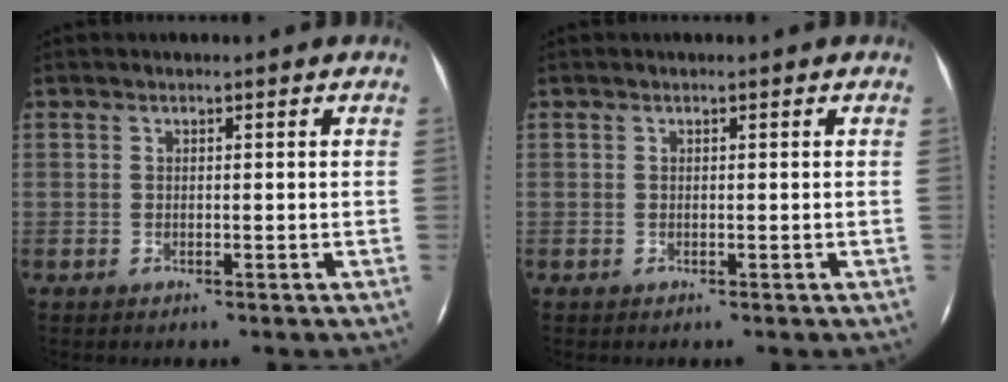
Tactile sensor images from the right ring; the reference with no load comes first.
{"total": 0.0}